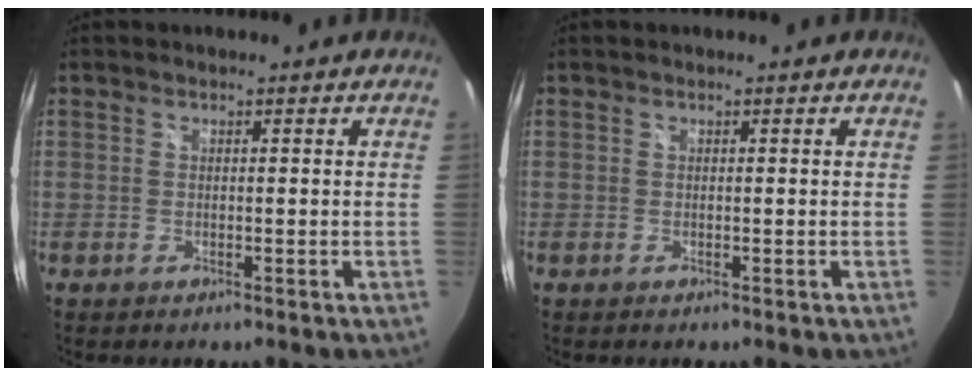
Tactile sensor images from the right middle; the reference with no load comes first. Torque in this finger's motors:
{"motor_torque": [0.00, 0.00, -0.01, 0.01]}